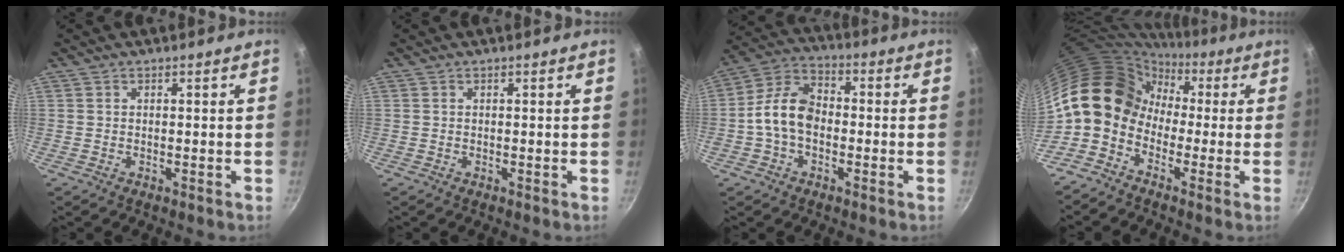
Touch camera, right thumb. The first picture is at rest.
{"total": 0.0}
{"total": 10.0, "force": [-1.5, 6.8, 7.2], "torque": [-0.117, 0.034, -0.045]}
{"total": 13.5, "force": [-1.1, 10.7, 8.1], "torque": [-0.108, 0.042, -0.046]}